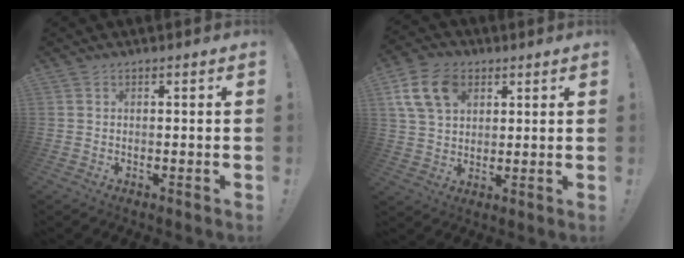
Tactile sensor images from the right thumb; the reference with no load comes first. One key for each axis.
{"total": 13.0, "fx": 5.6, "fy": 9.1, "fz": 7.4, "tx": -0.131, "ty": -0.013, "tz": 0.112}